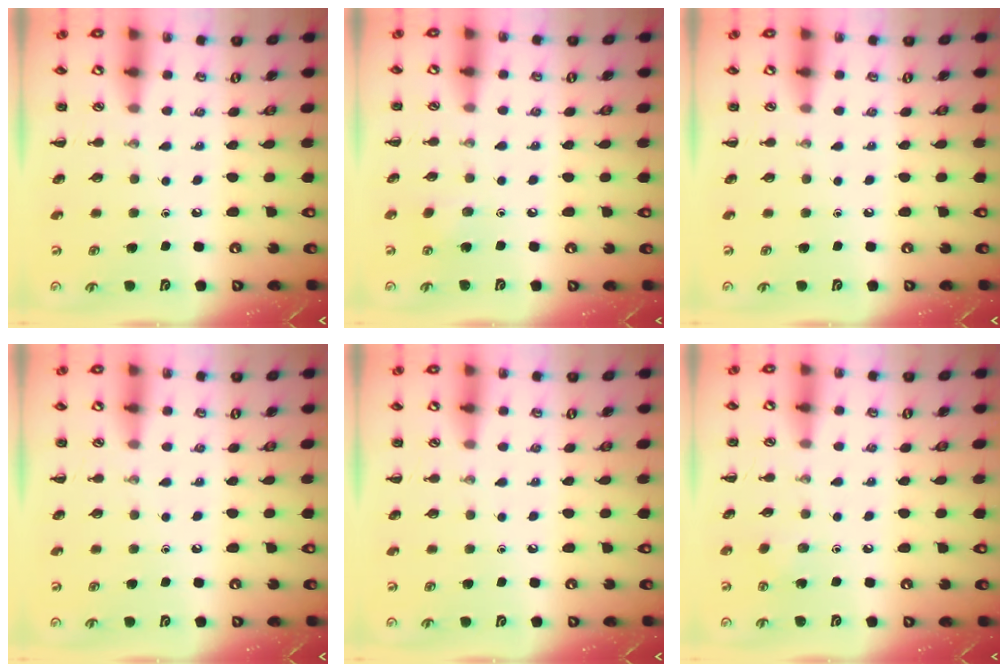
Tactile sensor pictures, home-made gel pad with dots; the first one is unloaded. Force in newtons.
{"total": 6.3, "press": 6.1, "slide": 1.6}
{"total": 0.0}
{"total": 0.0}
{"total": 0.0}
{"total": 2.9, "press": 2.7, "slide": 0.8}